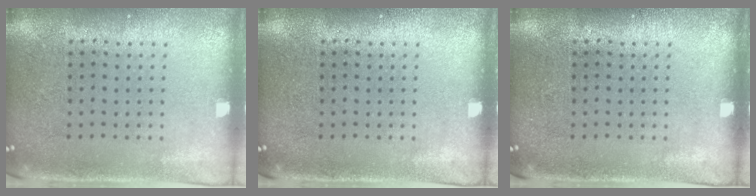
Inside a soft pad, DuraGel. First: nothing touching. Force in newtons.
{"total": 0.0}
{"total": 0.0}